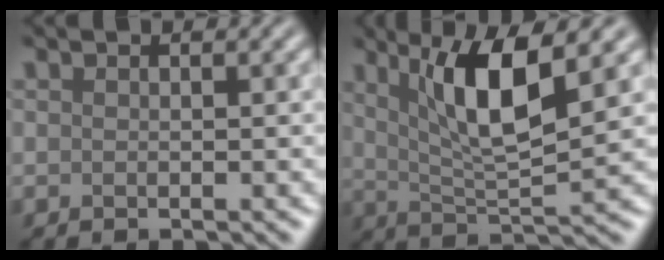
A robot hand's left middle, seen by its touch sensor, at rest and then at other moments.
{"total": 7.1, "force": [2.8, 1.6, 6.3], "torque": [-0.111, -0.004, 0.051]}